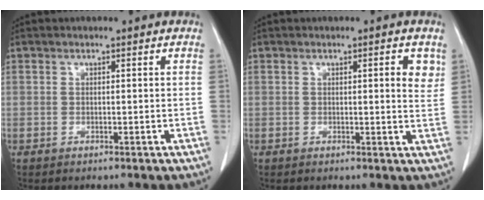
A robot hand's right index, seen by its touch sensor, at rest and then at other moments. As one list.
[{"total": 2.8, "force": [1.2, 0.5, 2.5], "torque": [-0.027, -0.005, 0.011]}]